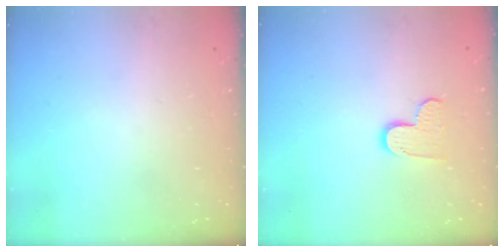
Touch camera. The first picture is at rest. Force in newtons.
{"total": 7.4, "press": 7.4, "slide": 0.4}